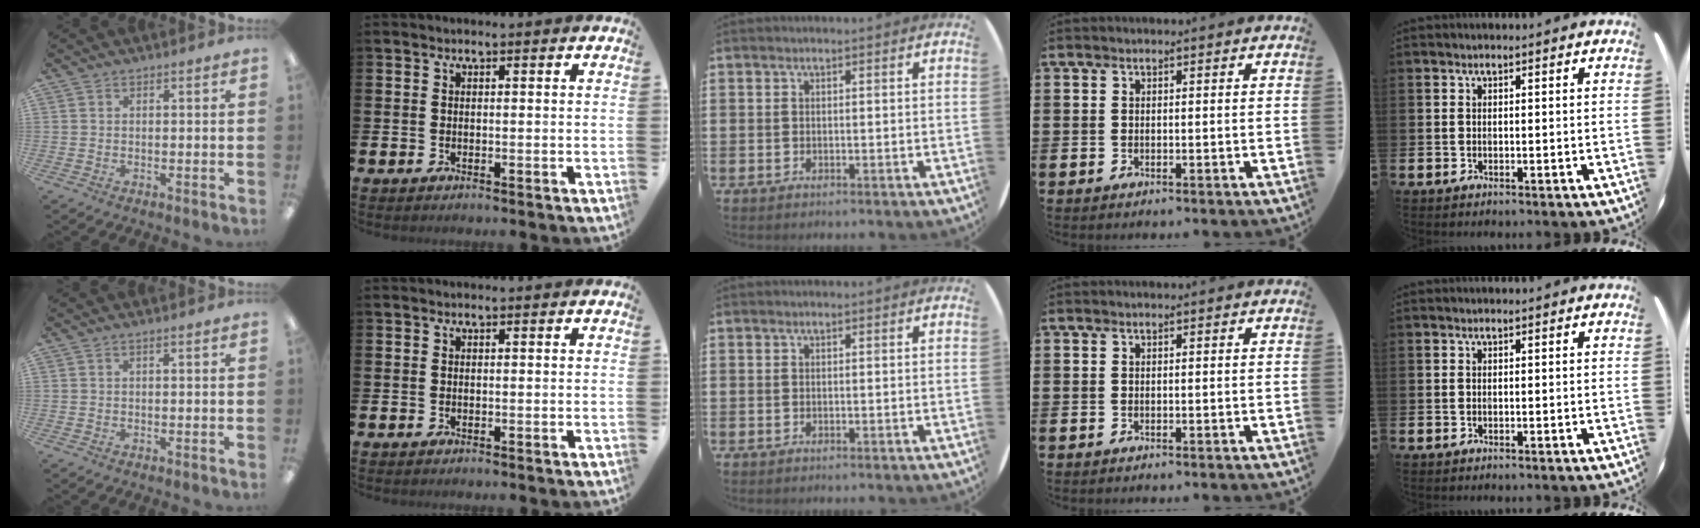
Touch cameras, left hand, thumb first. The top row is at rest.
{}